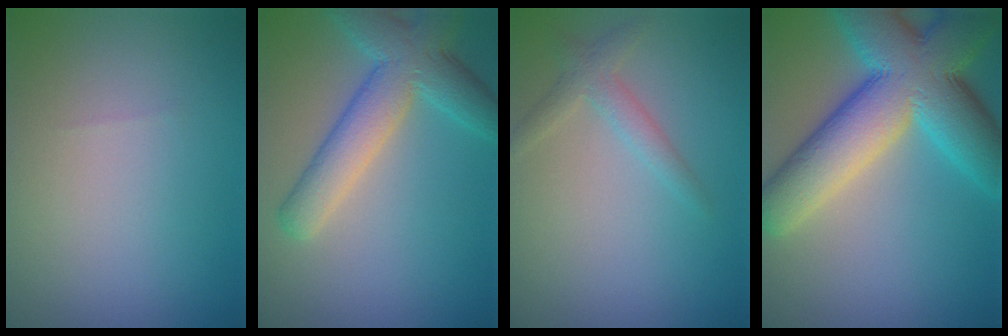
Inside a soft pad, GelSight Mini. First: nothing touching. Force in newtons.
{"total": 6.1, "press": 6.1, "slide": 0.3}
{"total": 1.9, "press": 1.9, "slide": 0.1}
{"total": 12.5, "press": 12.5, "slide": 0.4}